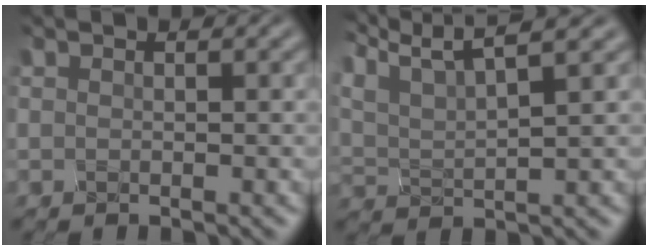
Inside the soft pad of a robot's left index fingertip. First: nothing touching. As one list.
[{"total": 5.8, "force": [4.3, 1.3, 3.7], "torque": [-0.099, 0.020, 0.081]}]